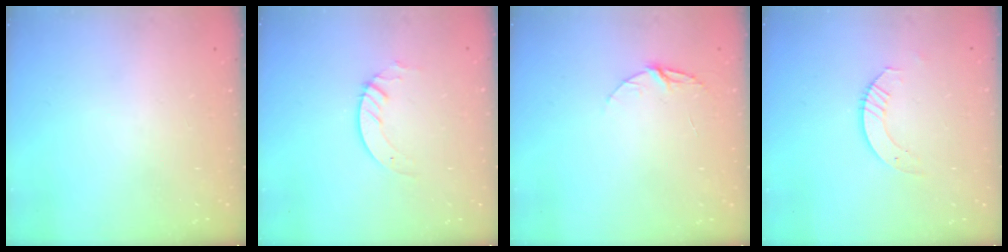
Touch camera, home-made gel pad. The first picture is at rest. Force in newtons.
{"total": 3.6, "press": 3.6, "slide": 0.3}
{"total": 5.3, "press": 5.3, "slide": 0.5}
{"total": 3.2, "press": 3.2, "slide": 0.3}